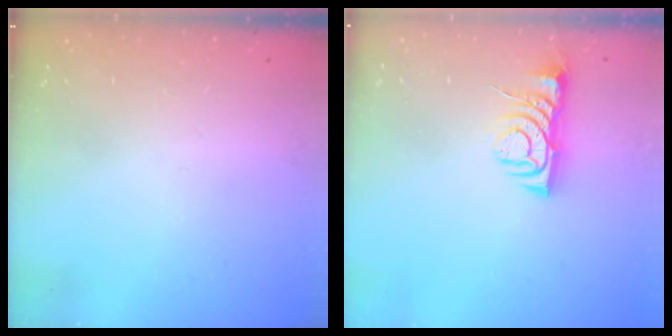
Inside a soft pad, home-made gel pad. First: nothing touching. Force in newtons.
{"total": 5.5, "press": 5.4, "slide": 0.7}